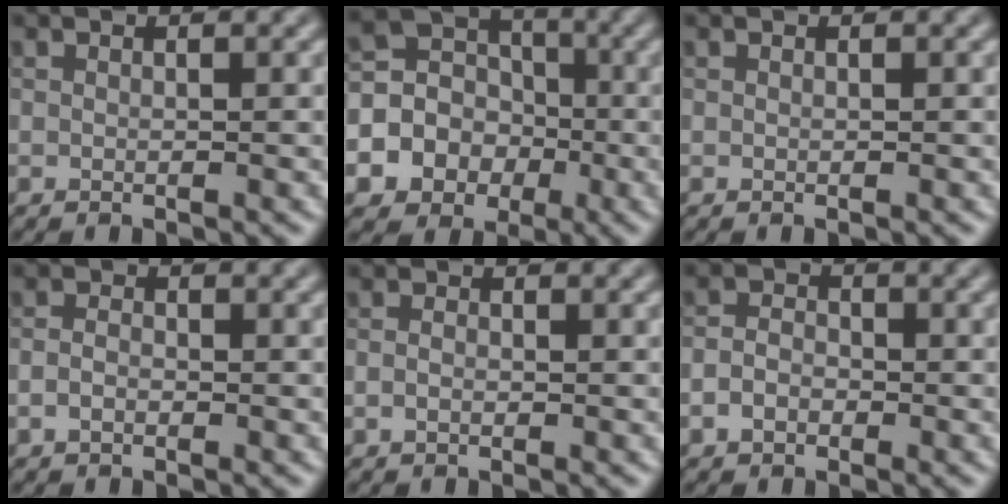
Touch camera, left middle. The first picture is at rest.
{"total": 8.2, "force": [-2.2, 7.4, 2.6], "torque": [-0.053, 0.003, -0.054]}
{"total": 0.0}
{"total": 1.2, "force": [-0.6, 0.8, 0.7], "torque": [-0.016, 0.001, -0.015]}
{"total": 0.9, "force": [-0.3, 0.6, 0.6], "torque": [-0.013, 0.000, -0.008]}
{"total": 2.0, "force": [-1.0, 1.5, 0.9], "torque": [-0.017, 0.002, -0.024]}